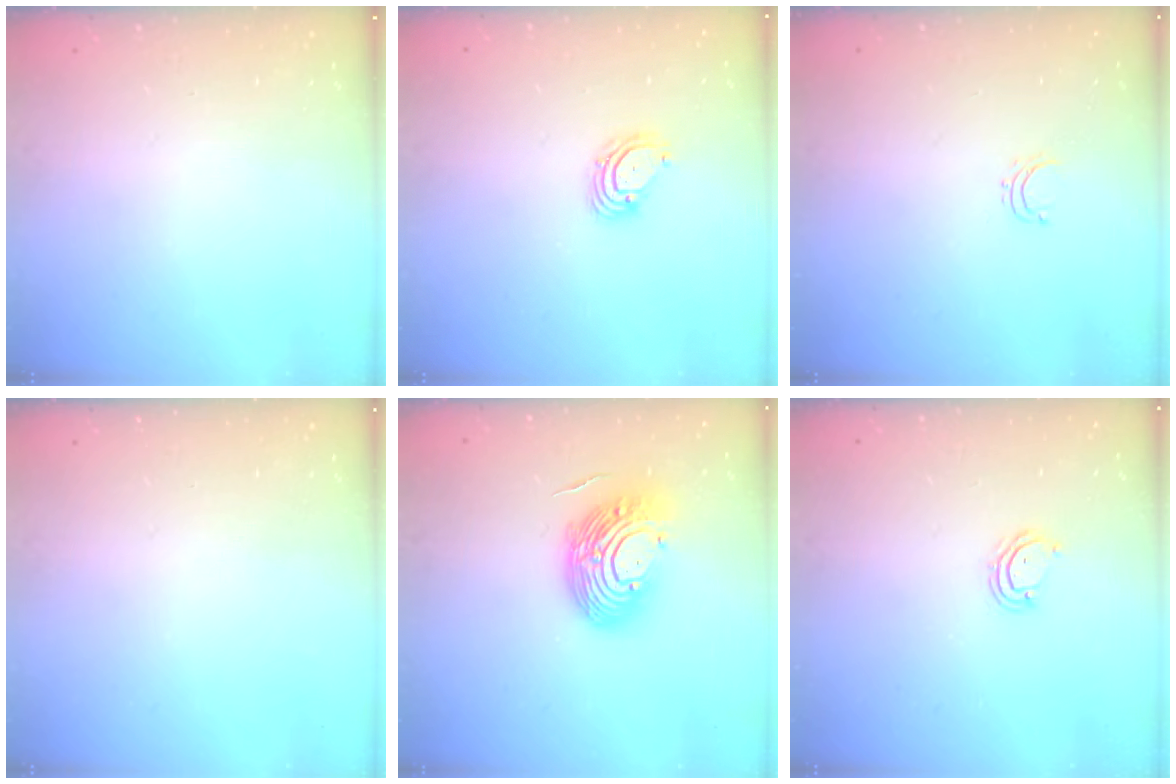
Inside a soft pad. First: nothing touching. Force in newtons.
{"total": 4.0, "press": 4.0, "slide": 0.5}
{"total": 3.6, "press": 3.6, "slide": 0.3}
{"total": 0.0}
{"total": 14.4, "press": 14.2, "slide": 2.4}
{"total": 4.2, "press": 4.2, "slide": 0.4}